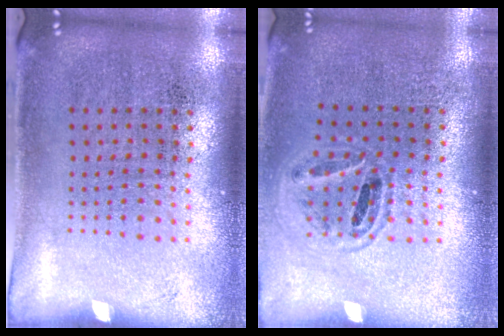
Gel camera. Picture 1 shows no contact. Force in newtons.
{"total": 0.9, "press": 0.9, "slide": 0.1}